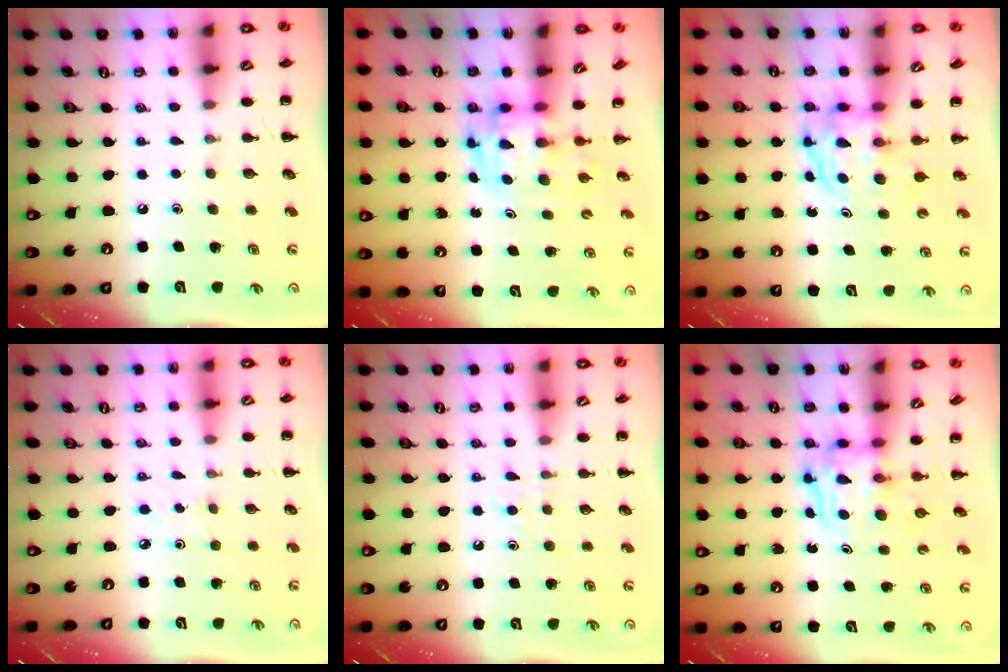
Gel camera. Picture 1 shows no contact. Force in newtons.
{"total": 2.8, "press": 2.7, "slide": 0.5}
{"total": 3.7, "press": 3.7, "slide": 0.3}
{"total": 1.5, "press": 1.4, "slide": 0.6}
{"total": 3.4, "press": 3.1, "slide": 1.2}
{"total": 3.4, "press": 3.4, "slide": 0.2}